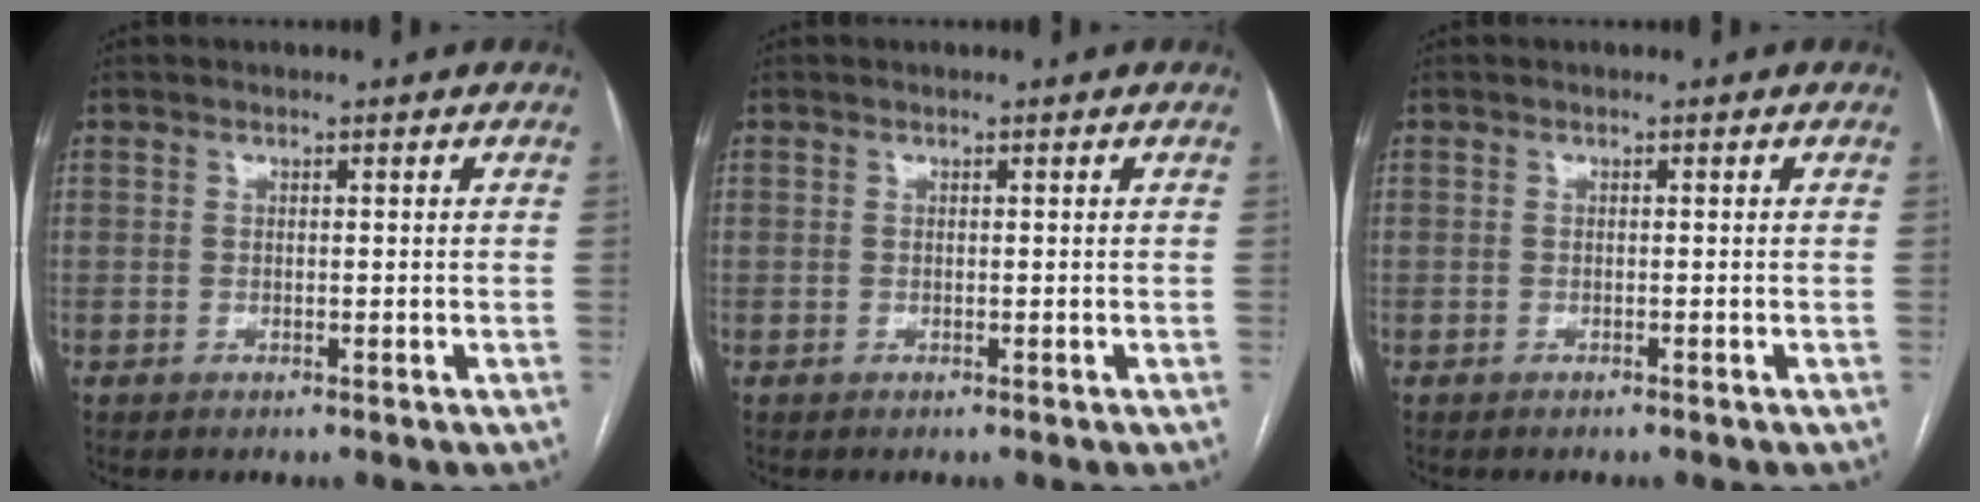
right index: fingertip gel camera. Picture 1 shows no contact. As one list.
[{"total": 0.0}, {"total": 0.0}]